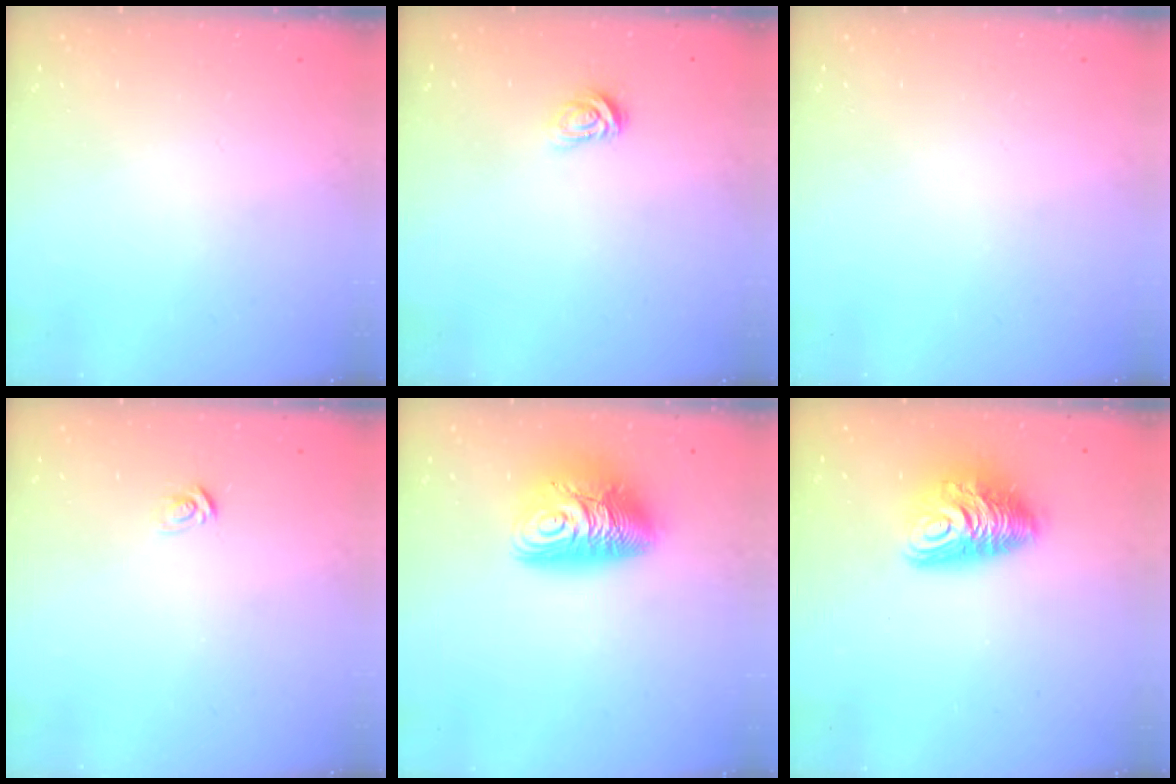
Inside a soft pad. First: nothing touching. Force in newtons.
{"total": 3.3, "press": 3.3, "slide": 0.1}
{"total": 0.0}
{"total": 3.6, "press": 3.6, "slide": 0.2}
{"total": 12.2, "press": 12.1, "slide": 1.2}
{"total": 11.5, "press": 11.4, "slide": 1.2}